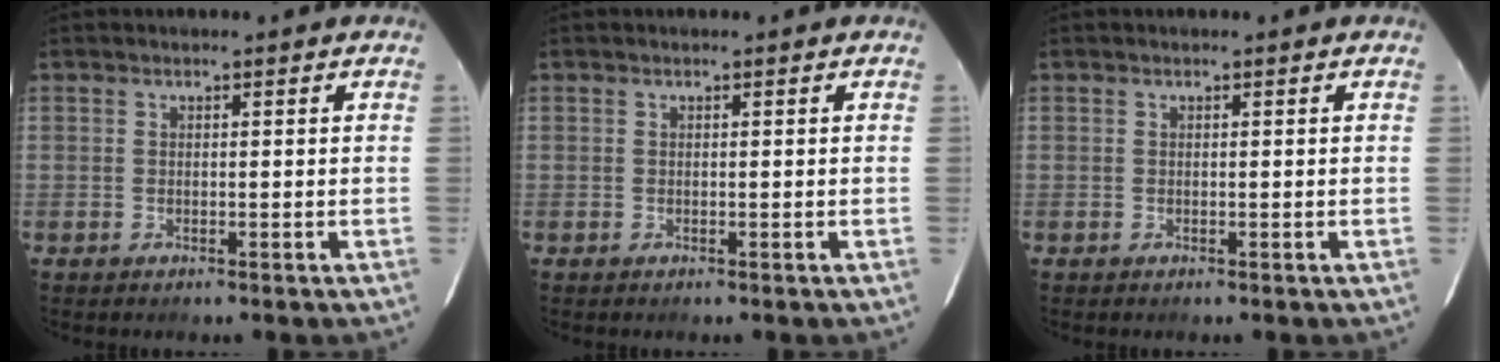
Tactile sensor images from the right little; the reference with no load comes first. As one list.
[{"total": 0.0}, {"total": 0.0}]